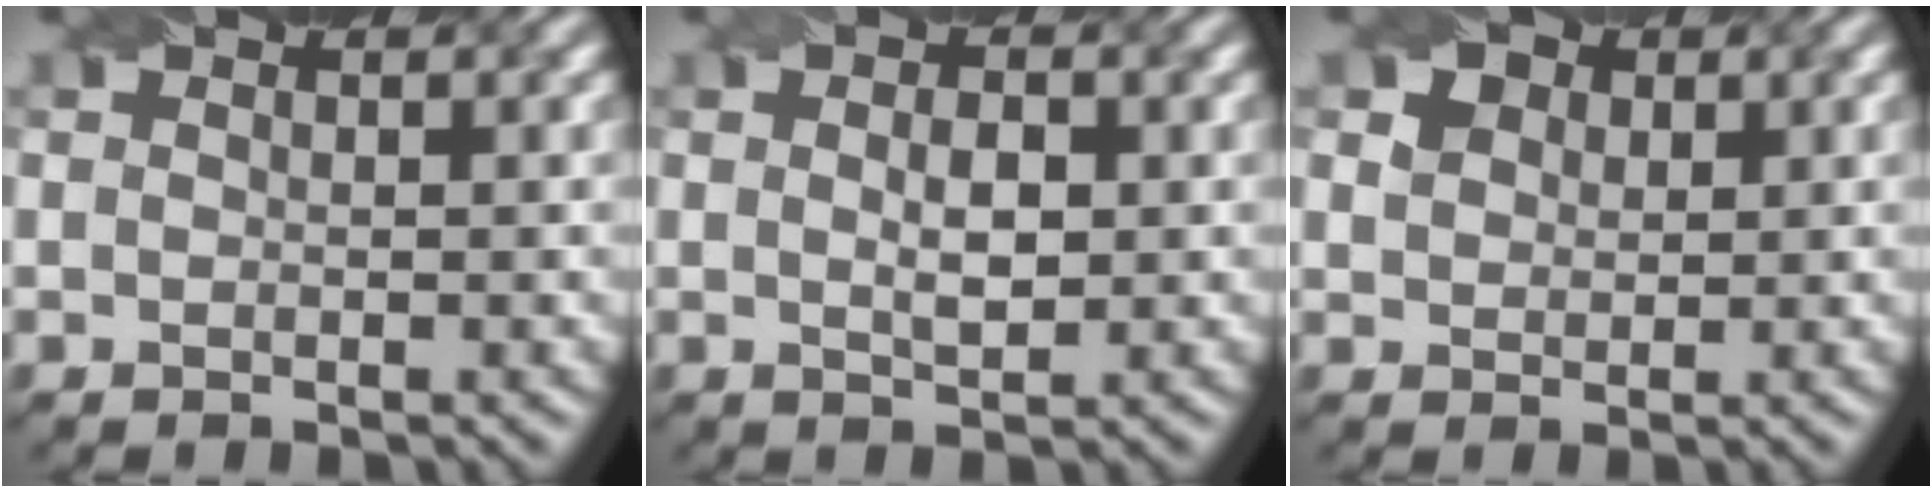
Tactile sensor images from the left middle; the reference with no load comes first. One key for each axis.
{"total": 2.4, "fx": 0.2, "fy": 1.1, "fz": 2.1, "tx": -0.038, "ty": -0.002, "tz": 0.004}
{"total": 4.0, "fx": 2.3, "fy": 2.8, "fz": 1.8, "tx": -0.048, "ty": 0.007, "tz": 0.032}